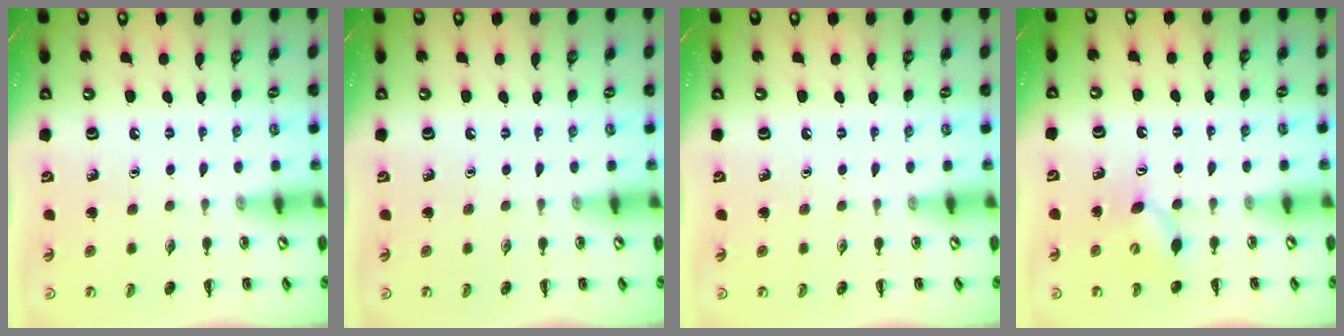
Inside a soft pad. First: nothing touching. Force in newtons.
{"total": 0.0}
{"total": 0.0}
{"total": 6.0, "press": 5.9, "slide": 1.4}